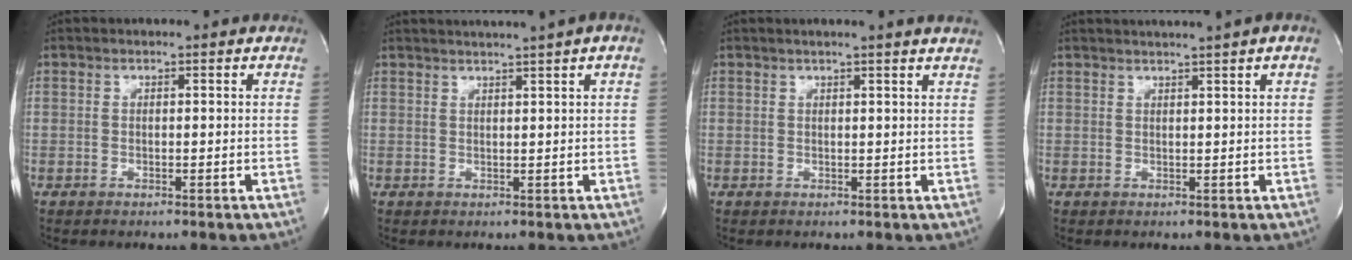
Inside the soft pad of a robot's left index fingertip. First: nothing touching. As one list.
[{"total": 5.4, "force": [4.3, -1.2, 3.1], "torque": [-0.043, 0.016, 0.054]}, {"total": 5.1, "force": [4.4, -0.9, 2.4], "torque": [-0.032, 0.008, 0.042]}, {"total": 4.3, "force": [3.5, -1.1, 2.3], "torque": [-0.033, 0.013, 0.049]}]